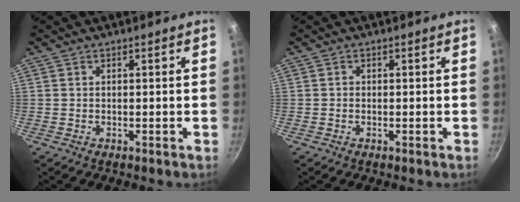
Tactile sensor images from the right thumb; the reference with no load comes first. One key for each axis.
{"total": 0.0}